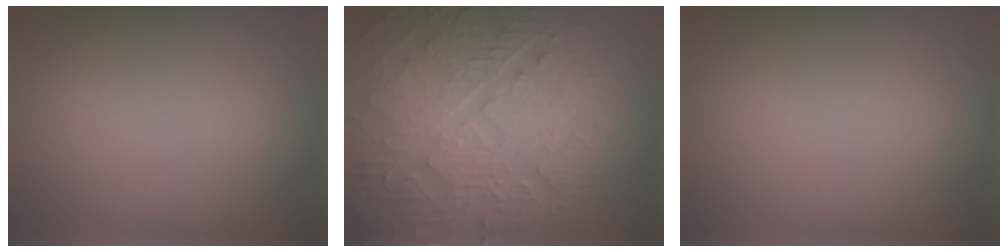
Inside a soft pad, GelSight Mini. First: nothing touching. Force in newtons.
{"total": 10.2, "press": 6.9, "slide": 7.5}
{"total": 0.0}